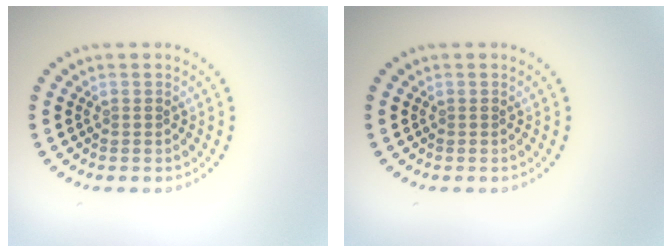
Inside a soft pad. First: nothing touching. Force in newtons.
{"total": 0.0}